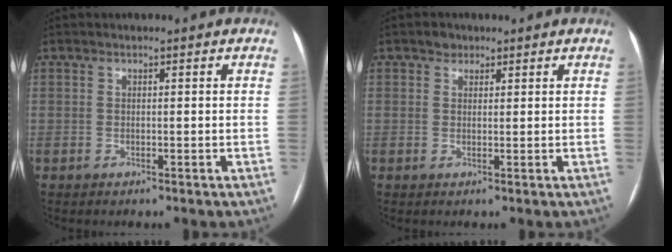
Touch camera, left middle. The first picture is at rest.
{"total": 1.6, "force": [1.0, 1.2, 0.3], "torque": [-0.002, 0.001, 0.013]}